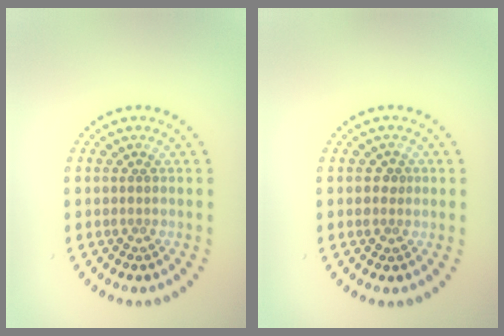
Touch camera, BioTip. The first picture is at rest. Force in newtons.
{"total": 1.2, "press": 1.1, "slide": 0.3}